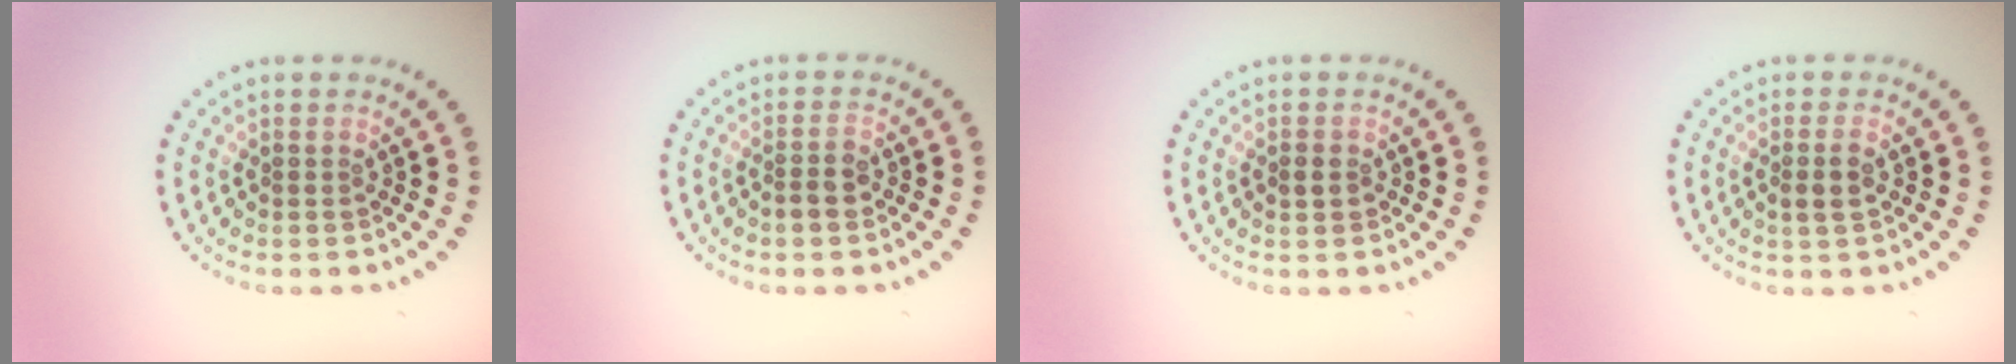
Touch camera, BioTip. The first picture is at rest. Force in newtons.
{"total": 1.8, "press": 1.6, "slide": 0.7}
{"total": 1.2, "press": 1.2, "slide": 0.2}
{"total": 1.7, "press": 1.6, "slide": 0.6}